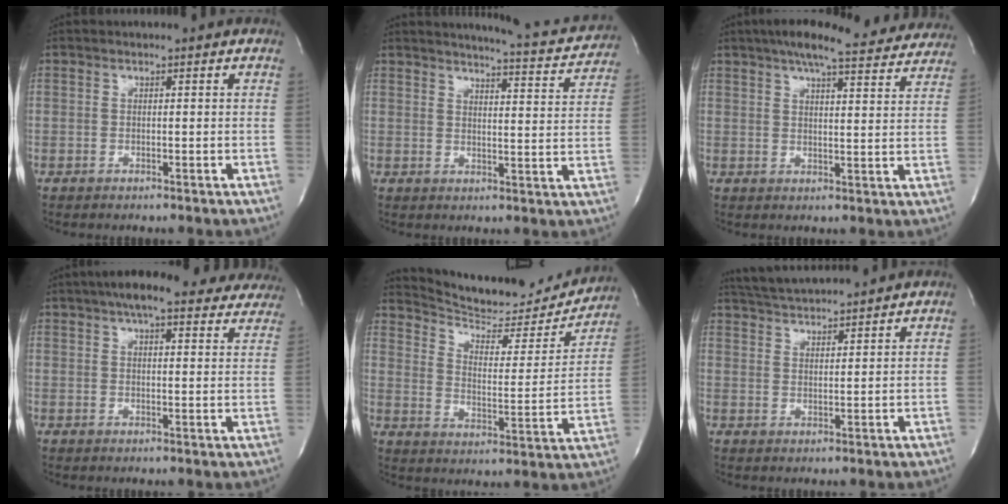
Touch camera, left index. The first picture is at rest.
{"total": 12.2, "force": [11.7, 1.1, 3.1], "torque": [-0.040, -0.035, 0.128]}
{"total": 18.8, "force": [16.9, 3.0, 7.7], "torque": [-0.115, 0.012, 0.208]}
{"total": 18.9, "force": [16.2, 5.0, 8.3], "torque": [-0.116, 0.035, 0.197]}
{"total": 19.3, "force": [18.5, 3.6, 4.0], "torque": [-0.054, -0.038, 0.256]}
{"total": 8.2, "force": [7.9, -0.5, 2.3], "torque": [-0.052, 0.023, 0.134]}